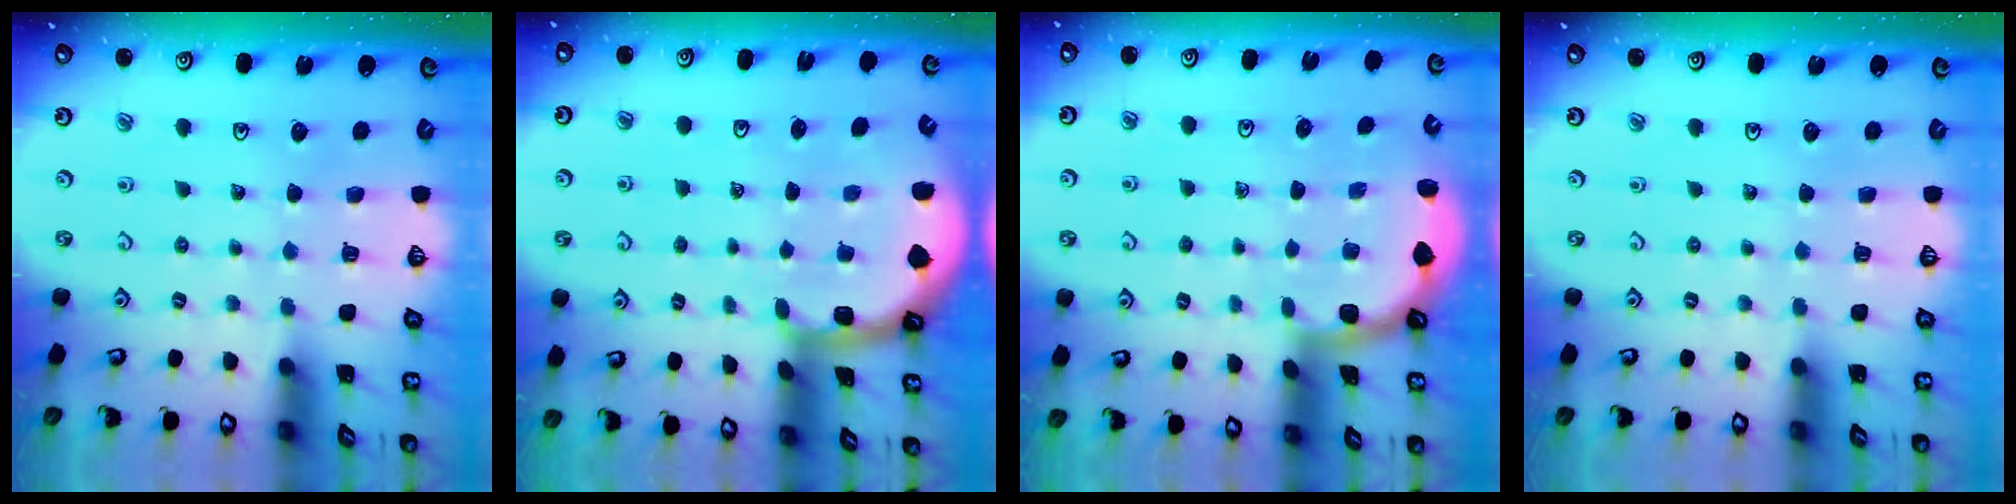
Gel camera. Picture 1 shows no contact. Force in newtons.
{"total": 2.4, "press": 2.4, "slide": 0.4}
{"total": 1.8, "press": 1.8, "slide": 0.0}
{"total": 0.0}